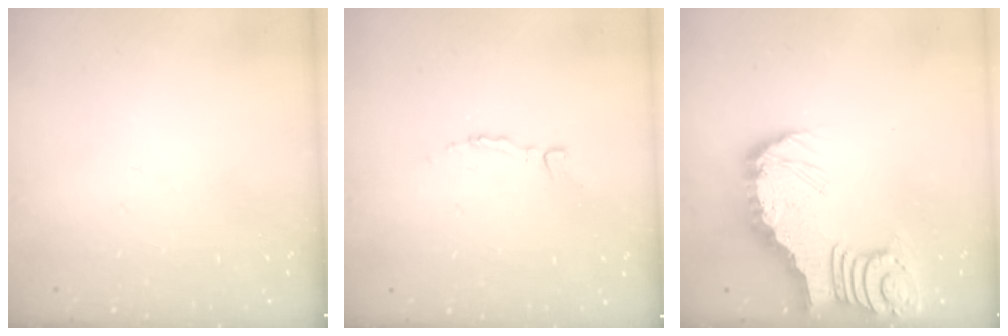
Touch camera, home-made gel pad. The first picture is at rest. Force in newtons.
{"total": 2.7, "press": 2.7, "slide": 0.2}
{"total": 7.1, "press": 7.1, "slide": 0.9}